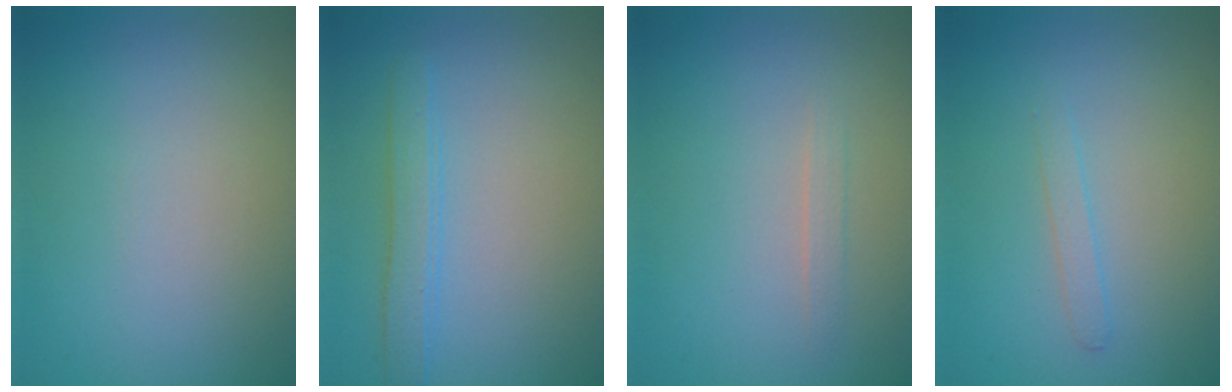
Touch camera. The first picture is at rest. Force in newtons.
{"total": 2.3, "press": 2.3, "slide": 0.2}
{"total": 0.8, "press": 0.8, "slide": 0.0}
{"total": 1.0, "press": 1.0, "slide": 0.1}